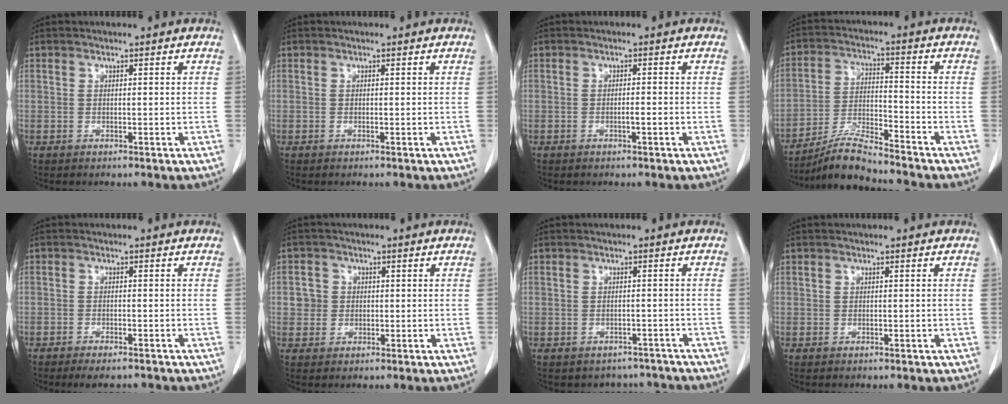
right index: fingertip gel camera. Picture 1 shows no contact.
{"total": 0.0}
{"total": 1.1, "force": [-0.5, 0.0, 1.0], "torque": [-0.017, 0.002, -0.006]}
{"total": 8.1, "force": [-7.5, -0.2, 3.0], "torque": [-0.063, -0.010, -0.138]}
{"total": 4.7, "force": [-4.0, 1.2, 2.1], "torque": [-0.022, -0.006, -0.058]}
{"total": 2.7, "force": [0.3, 2.6, 0.3], "torque": [0.004, 0.010, 0.007]}
{"total": 4.8, "force": [-4.1, 2.5, -0.4], "torque": [0.014, 0.018, -0.046]}
{"total": 0.0}